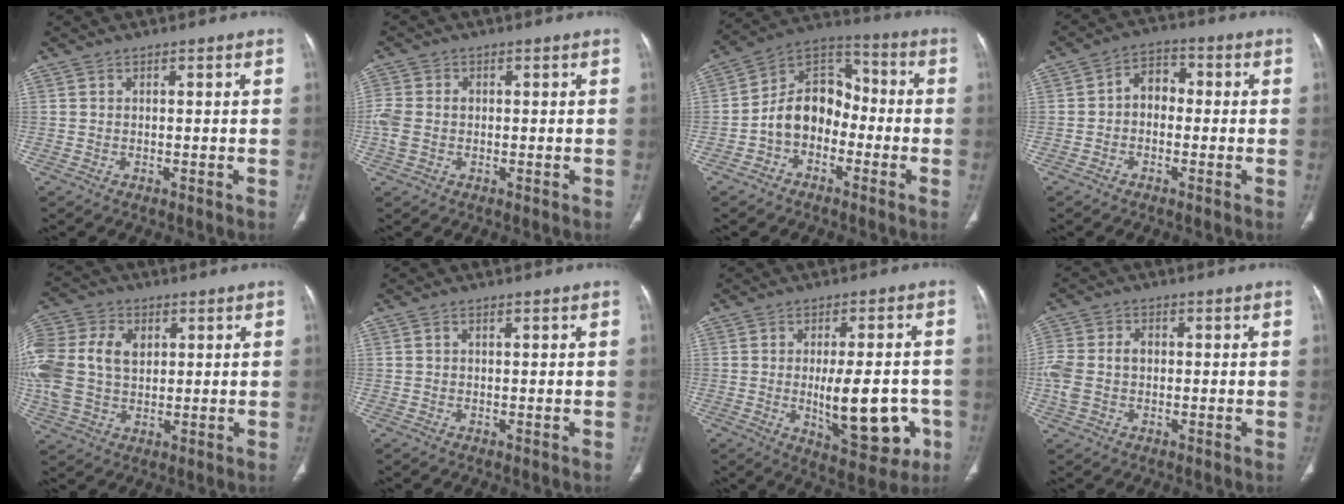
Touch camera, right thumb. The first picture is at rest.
{"total": 4.9, "force": [-0.4, 3.6, 3.2], "torque": [-0.089, 0.014, -0.005]}
{"total": 12.0, "force": [-3.2, 9.1, 7.2], "torque": [-0.095, 0.053, -0.071]}
{"total": 5.4, "force": [-0.5, 4.1, 3.5], "torque": [-0.032, 0.023, -0.024]}
{"total": 20.6, "force": [3.7, 15.3, 13.4], "torque": [-0.341, 0.029, 0.079]}
{"total": 0.6, "force": [0.3, 0.3, 0.4], "torque": [-0.006, 0.000, 0.004]}
{"total": 14.9, "force": [-2.9, 6.2, 13.2], "torque": [-0.163, -0.001, -0.028]}
{"total": 8.0, "force": [-0.2, 5.8, 5.5], "torque": [-0.134, 0.022, -0.001]}